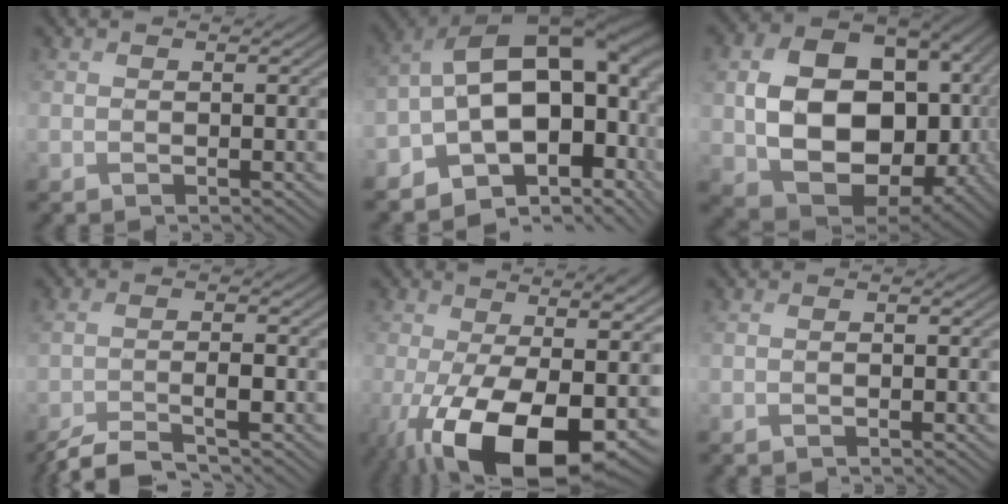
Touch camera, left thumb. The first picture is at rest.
{"total": 17.2, "force": [-3.1, 10.1, 13.5], "torque": [-0.203, -0.010, -0.032]}
{"total": 17.4, "force": [0.1, 13.2, 11.4], "torque": [-0.214, -0.054, 0.037]}
{"total": 5.5, "force": [-4.2, 1.2, 3.4], "torque": [-0.062, -0.002, -0.081]}
{"total": 17.6, "force": [-5.7, 7.5, 14.9], "torque": [-0.272, -0.048, -0.075]}
{"total": 1.1, "force": [-0.4, 0.3, 0.9], "torque": [-0.018, 0.001, -0.008]}